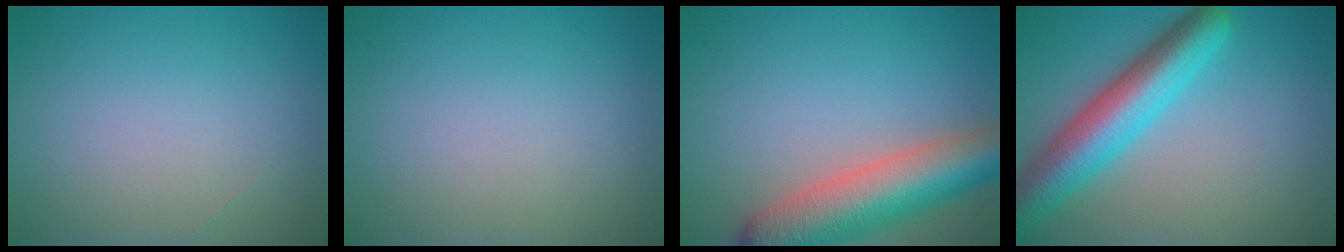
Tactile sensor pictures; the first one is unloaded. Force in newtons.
{"total": 0.0}
{"total": 8.7, "press": 8.7, "slide": 0.5}
{"total": 7.5, "press": 7.5, "slide": 0.3}